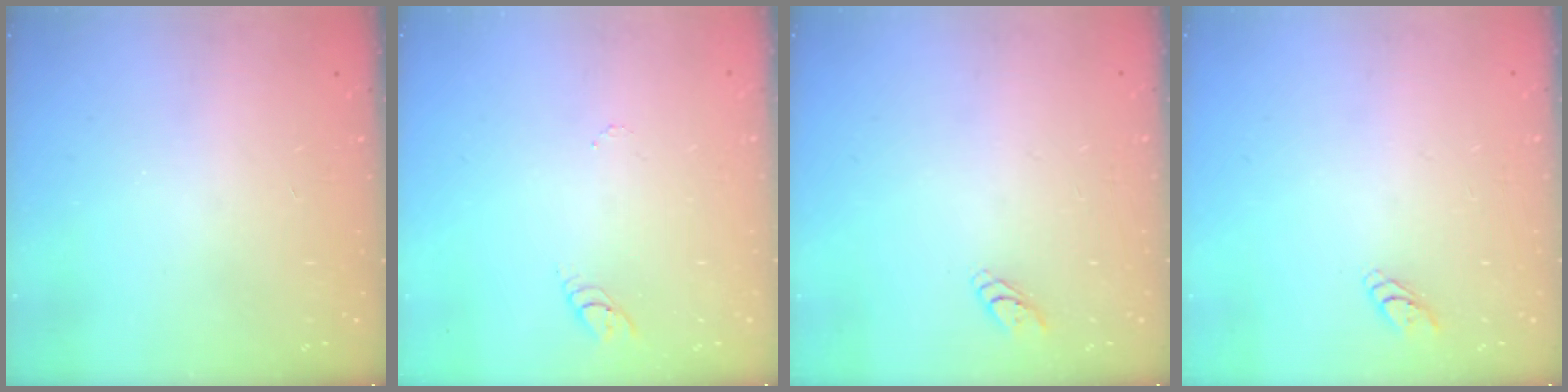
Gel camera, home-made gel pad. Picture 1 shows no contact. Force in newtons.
{"total": 2.9, "press": 2.9, "slide": 0.2}
{"total": 2.8, "press": 2.8, "slide": 0.3}
{"total": 2.8, "press": 2.8, "slide": 0.3}